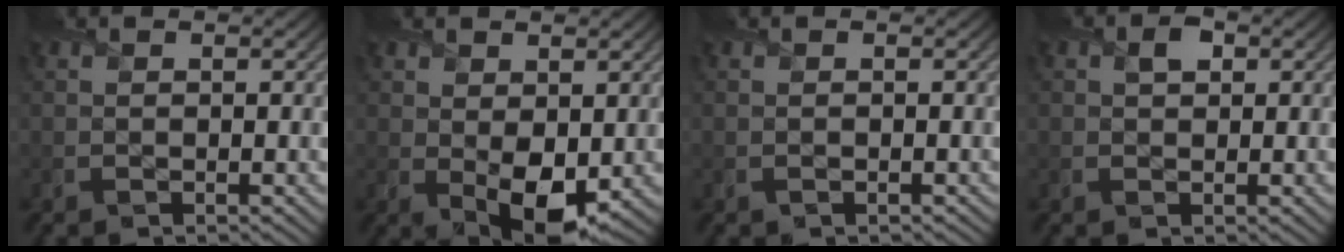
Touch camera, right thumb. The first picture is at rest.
{"total": 6.0, "force": [0.1, 3.8, 4.6], "torque": [-0.089, -0.018, 0.011]}
{"total": 0.5, "force": [-0.2, 0.5, 0.1], "torque": [0.001, -0.006, -0.003]}
{"total": 2.0, "force": [0.7, 1.4, 1.2], "torque": [-0.022, 0.003, 0.009]}